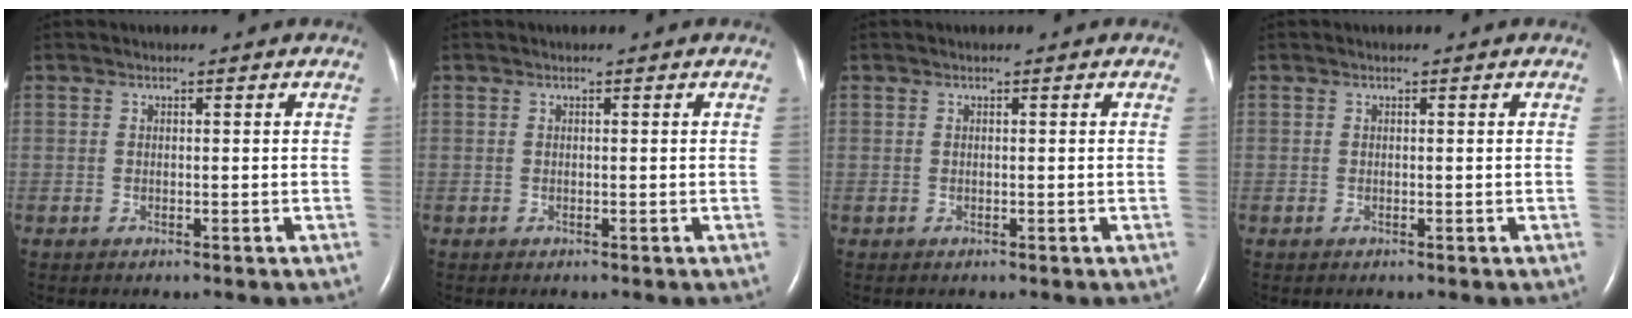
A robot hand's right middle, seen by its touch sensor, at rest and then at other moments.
{"total": 0.0}
{"total": 0.0}
{"total": 0.0}